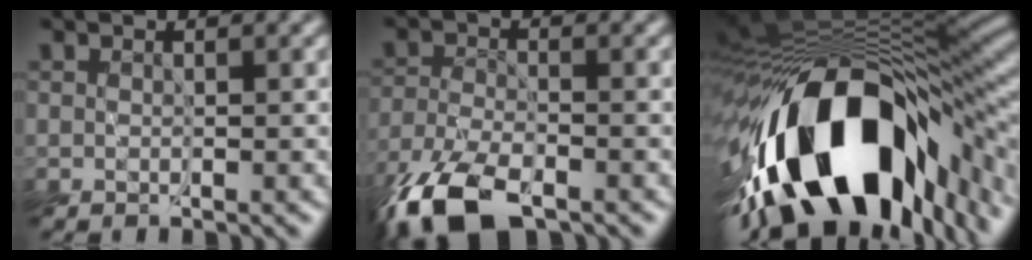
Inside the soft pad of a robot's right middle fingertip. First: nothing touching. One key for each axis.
{"total": 8.3, "fx": -5.9, "fy": 3.2, "fz": 4.8, "tx": -0.105, "ty": -0.023, "tz": -0.120}
{"total": 16.8, "fx": -7.1, "fy": 7.9, "fz": 13.0, "tx": -0.219, "ty": -0.007, "tz": -0.110}